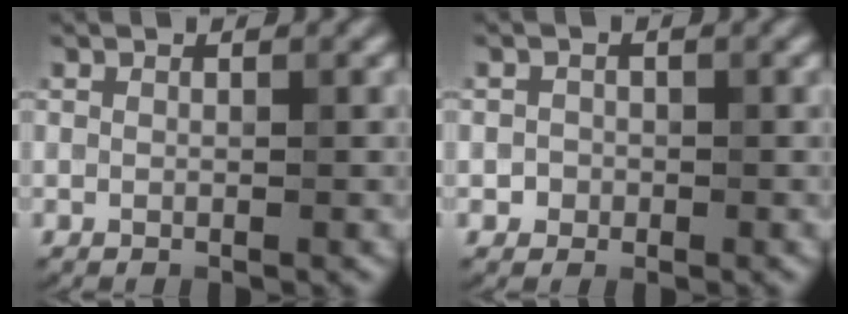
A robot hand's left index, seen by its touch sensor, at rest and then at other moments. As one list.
[{"total": 1.1, "force": [-0.3, 1.0, 0.1], "torque": [0.011, 0.000, -0.008]}]